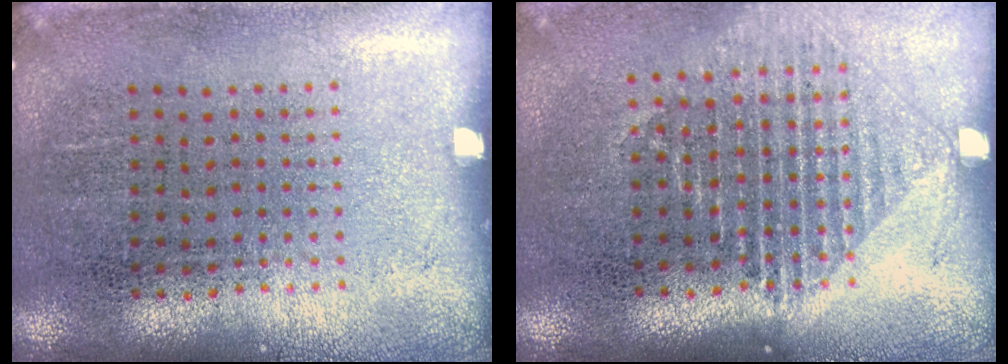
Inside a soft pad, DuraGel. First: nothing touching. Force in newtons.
{"total": 1.3, "press": 1.2, "slide": 0.5}